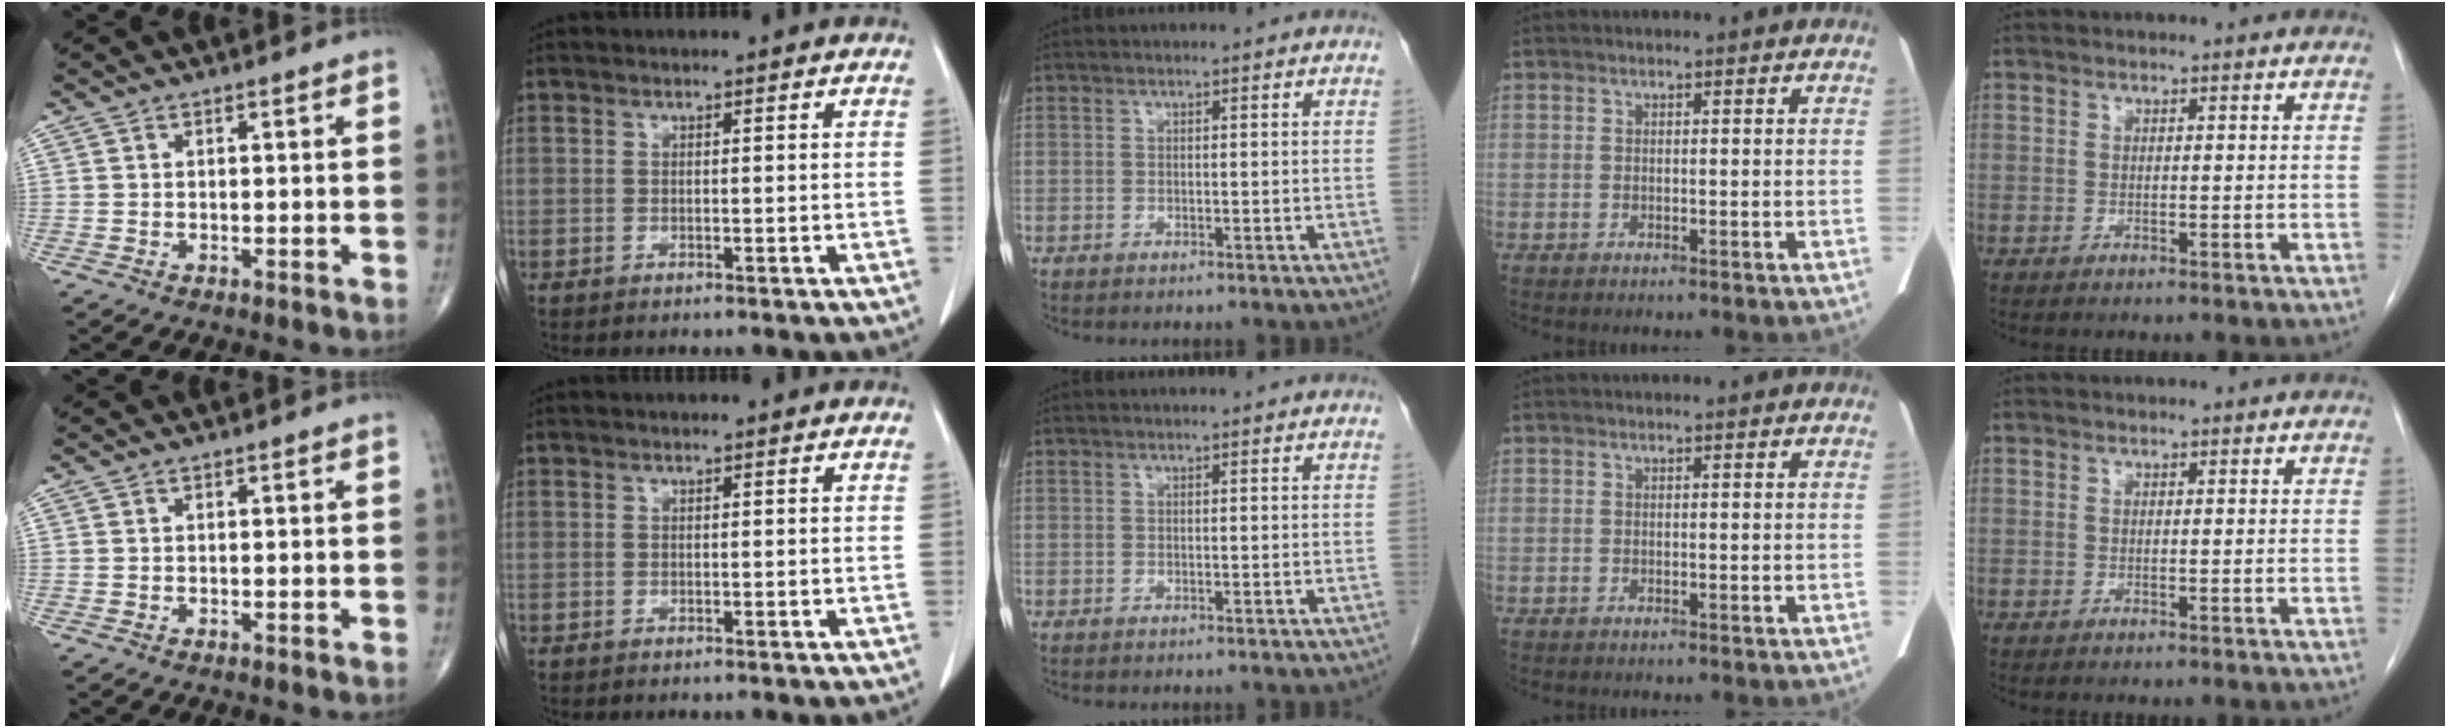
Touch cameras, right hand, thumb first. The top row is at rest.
{}